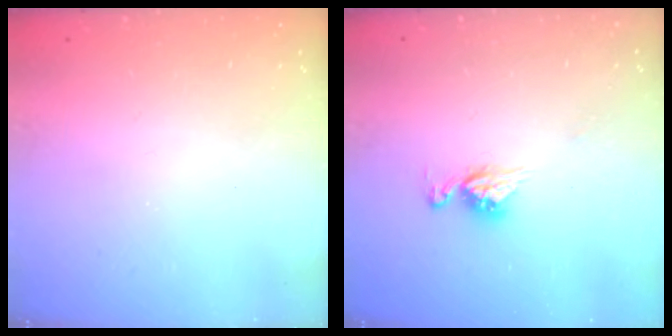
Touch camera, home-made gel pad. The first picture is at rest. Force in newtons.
{"total": 6.9, "press": 6.8, "slide": 0.6}